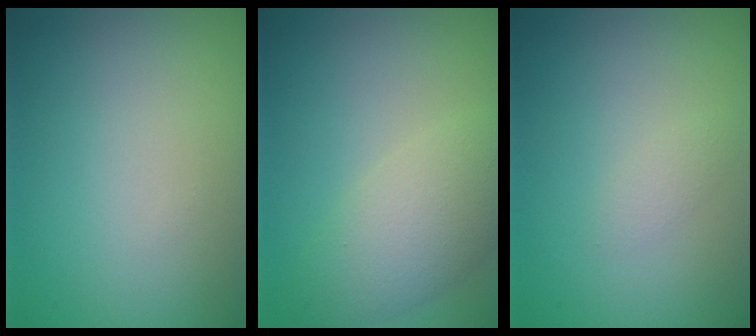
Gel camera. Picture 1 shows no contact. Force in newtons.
{"total": 4.6, "press": 4.6, "slide": 0.3}
{"total": 0.8, "press": 0.8, "slide": 0.1}